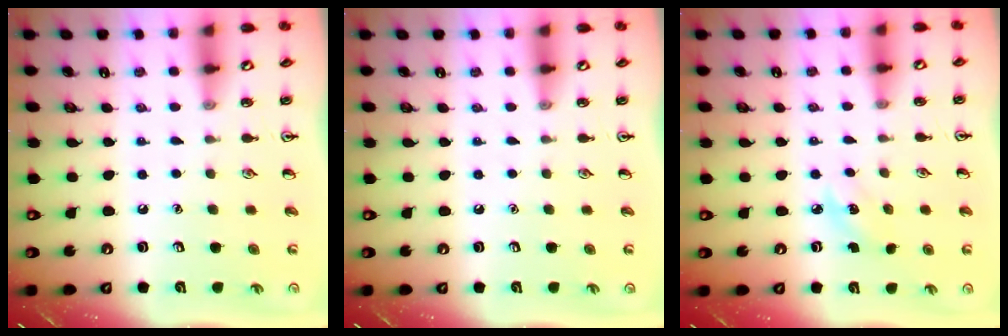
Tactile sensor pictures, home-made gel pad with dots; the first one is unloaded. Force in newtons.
{"total": 0.0}
{"total": 4.0, "press": 3.8, "slide": 1.2}